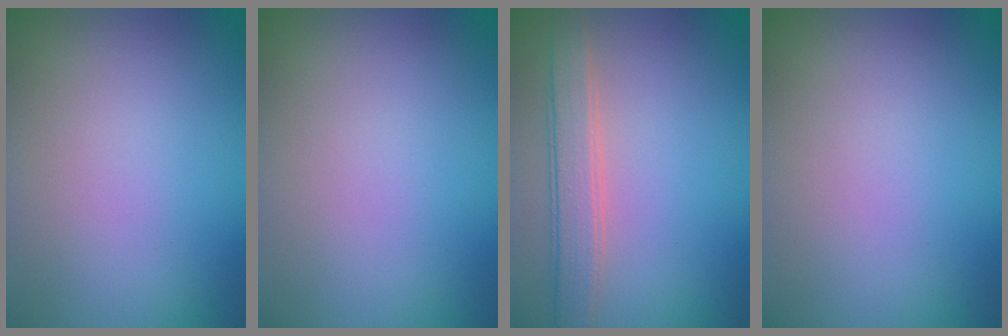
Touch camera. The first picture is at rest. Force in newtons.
{"total": 0.0}
{"total": 3.1, "press": 3.1, "slide": 0.3}
{"total": 0.0}